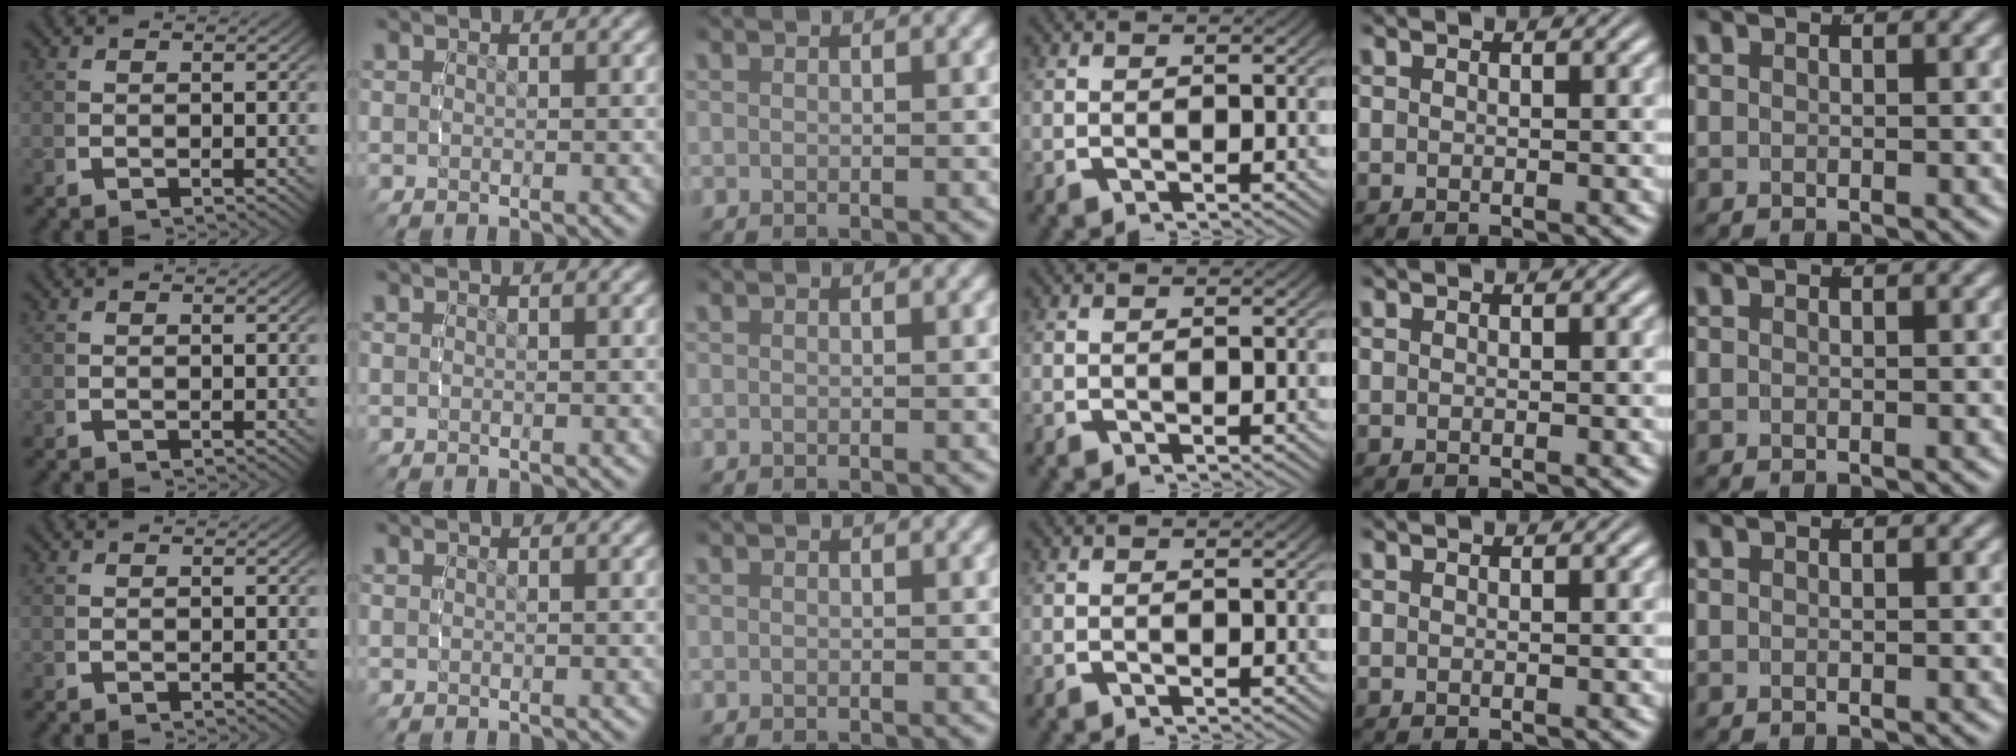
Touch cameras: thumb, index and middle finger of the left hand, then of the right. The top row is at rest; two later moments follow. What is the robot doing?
{"motion": "reach", "object": "markers"}